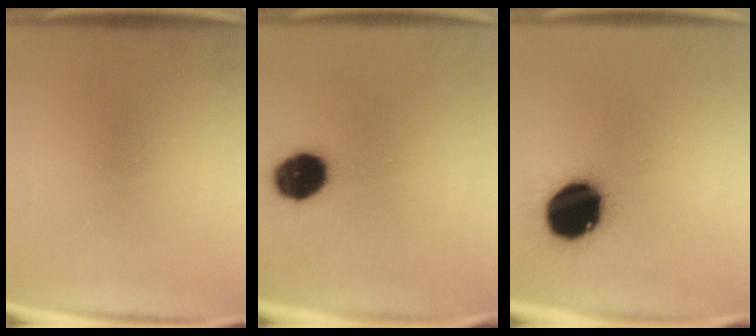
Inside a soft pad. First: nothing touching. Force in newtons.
{"total": 11.9}
{"total": 19.8}